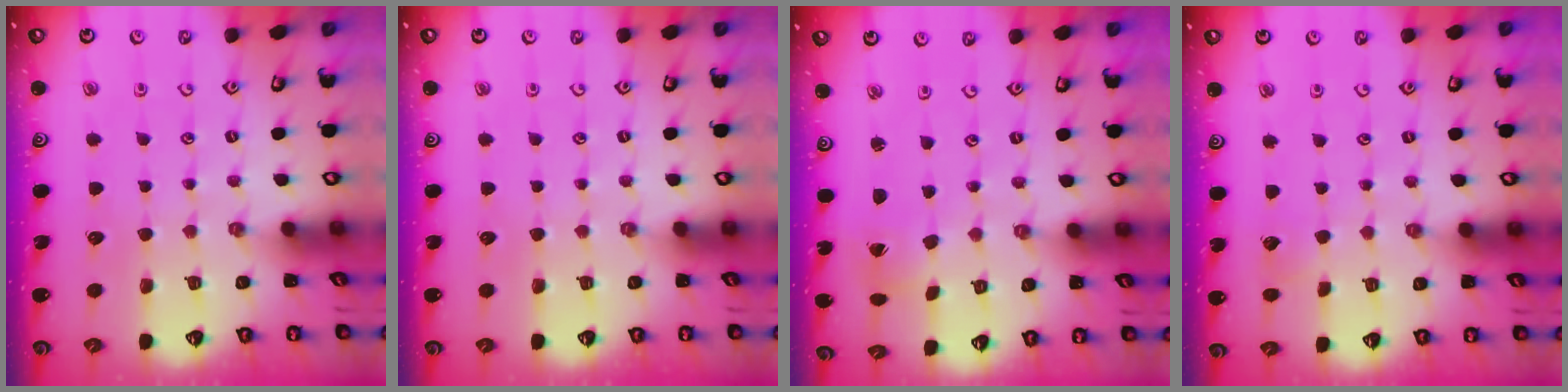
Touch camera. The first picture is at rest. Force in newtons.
{"total": 0.0}
{"total": 0.5, "press": 0.5, "slide": 0.1}
{"total": 2.9, "press": 2.9, "slide": 0.2}